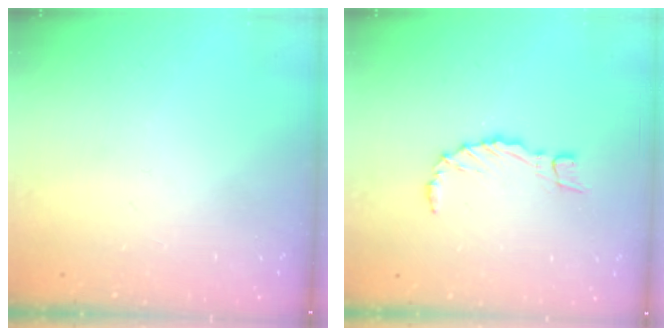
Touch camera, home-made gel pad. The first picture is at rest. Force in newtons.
{"total": 5.2, "press": 5.2, "slide": 0.7}